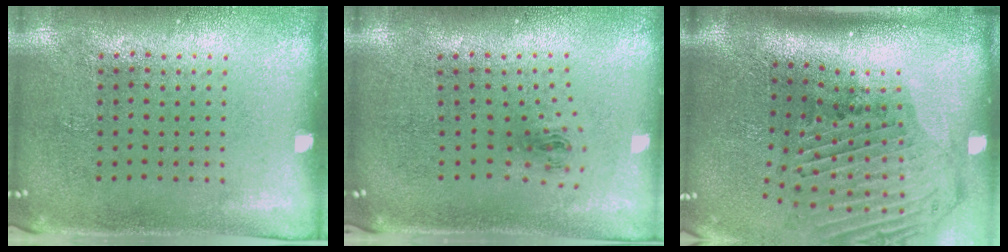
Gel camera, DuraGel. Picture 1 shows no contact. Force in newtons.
{"total": 1.0, "press": 0.4, "slide": 0.9}
{"total": 2.9, "press": 2.1, "slide": 1.9}